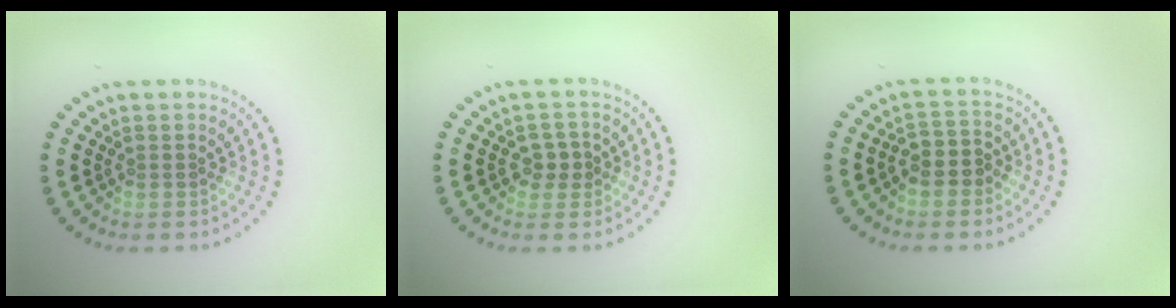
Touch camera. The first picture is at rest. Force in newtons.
{"total": 1.9, "press": 1.8, "slide": 0.6}
{"total": 2.4, "press": 2.2, "slide": 1.0}